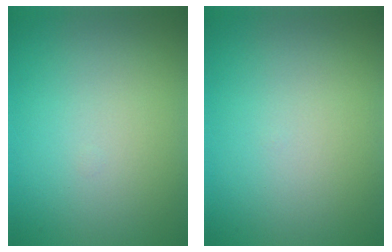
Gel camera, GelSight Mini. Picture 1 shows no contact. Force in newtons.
{"total": 0.0}